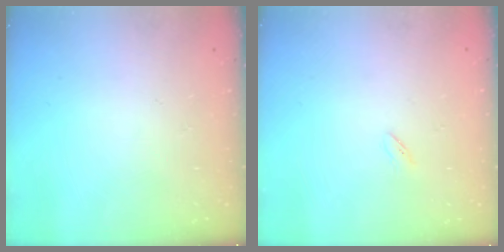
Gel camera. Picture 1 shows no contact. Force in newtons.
{"total": 1.7, "press": 1.5, "slide": 0.6}